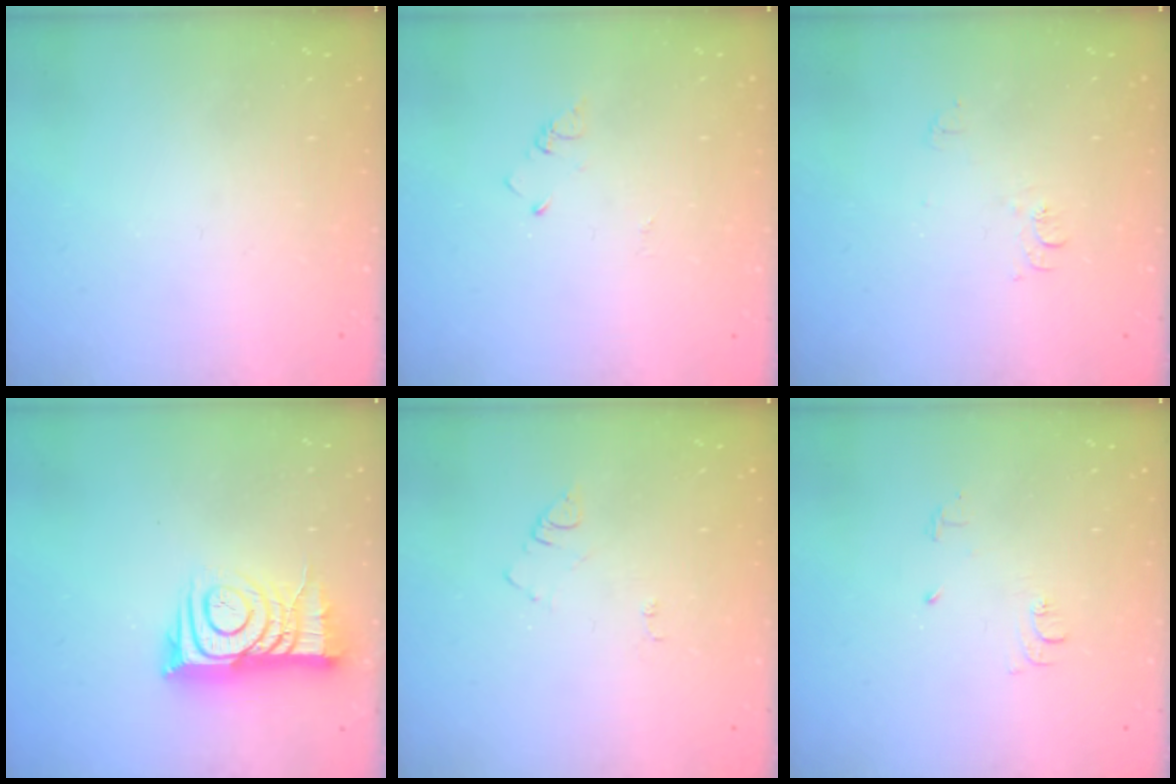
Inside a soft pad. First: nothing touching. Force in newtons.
{"total": 2.0, "press": 2.0, "slide": 0.3}
{"total": 6.9, "press": 6.9, "slide": 0.7}
{"total": 10.9, "press": 10.8, "slide": 1.2}
{"total": 4.1, "press": 4.1, "slide": 0.5}
{"total": 6.4, "press": 6.4, "slide": 0.6}